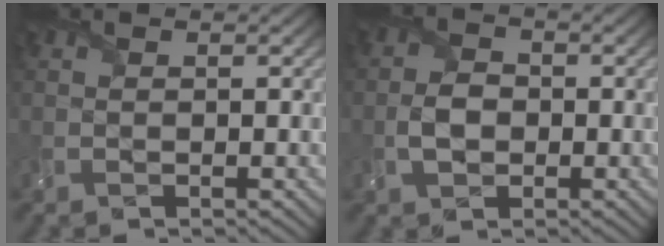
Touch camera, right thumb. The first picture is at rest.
{"total": 3.3, "force": [-0.7, 2.4, 2.1], "torque": [-0.049, 0.000, -0.017]}